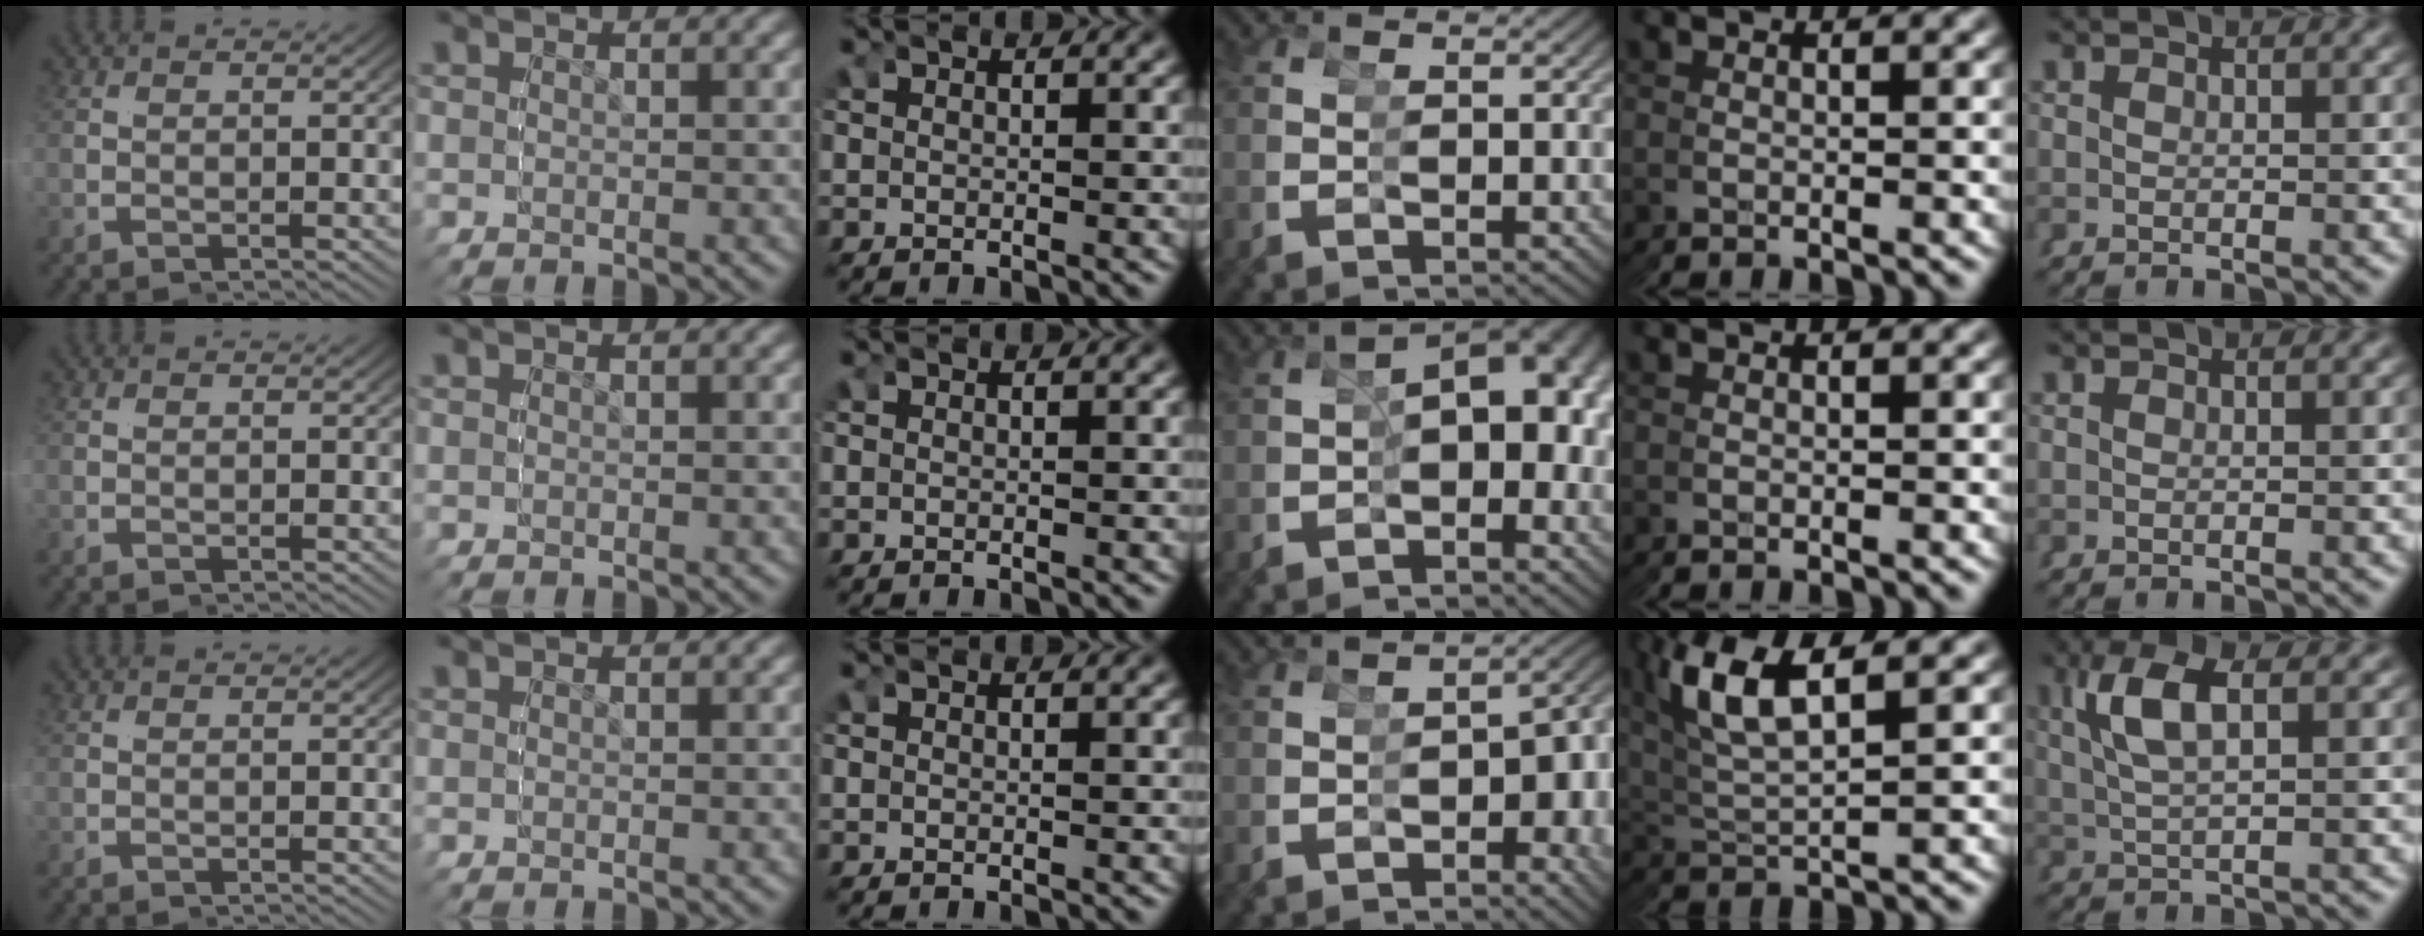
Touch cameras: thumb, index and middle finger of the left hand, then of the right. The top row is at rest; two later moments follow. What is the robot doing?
{"motion": "grasp_and_lifting", "object": "cubes"}